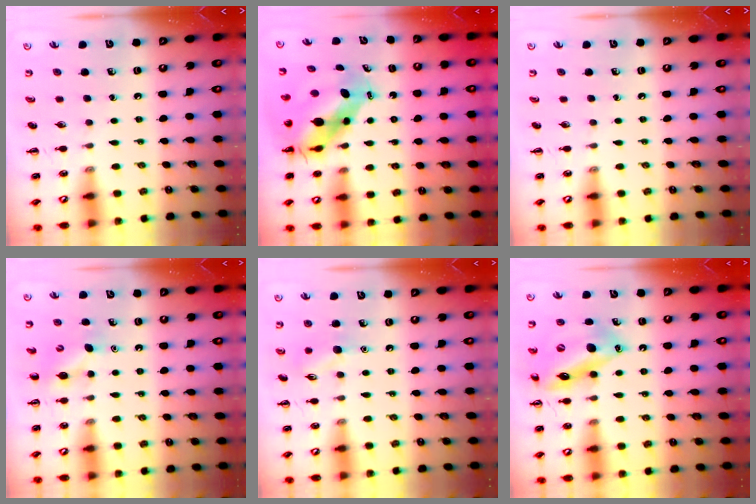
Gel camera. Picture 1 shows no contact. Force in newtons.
{"total": 7.9, "press": 7.6, "slide": 2.3}
{"total": 0.0}
{"total": 5.1, "press": 5.0, "slide": 1.3}
{"total": 7.8, "press": 7.6, "slide": 1.3}
{"total": 16.0, "press": 15.4, "slide": 4.0}